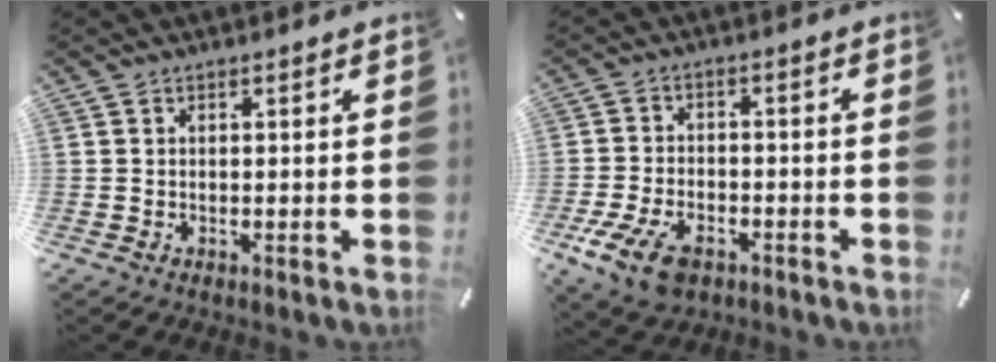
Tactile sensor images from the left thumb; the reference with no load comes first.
{"total": 9.4, "force": [-5.0, 5.7, 5.5], "torque": [-0.131, 0.015, -0.093]}